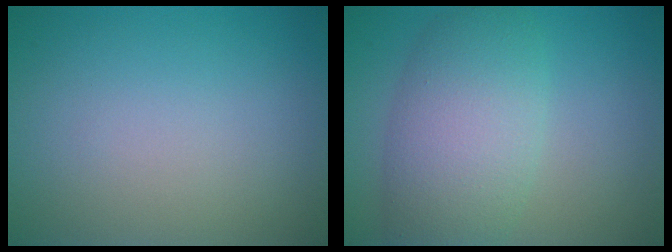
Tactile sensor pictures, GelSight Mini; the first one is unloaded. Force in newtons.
{"total": 6.8, "press": 6.8, "slide": 0.3}